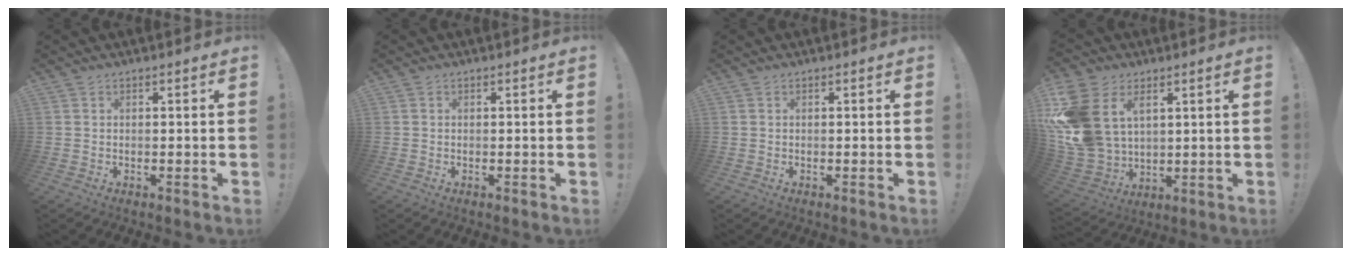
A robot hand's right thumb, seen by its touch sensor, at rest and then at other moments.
{"total": 0.0}
{"total": 0.0}
{"total": 17.2, "force": [5.6, 12.6, 10.2], "torque": [-0.219, -0.024, 0.107]}